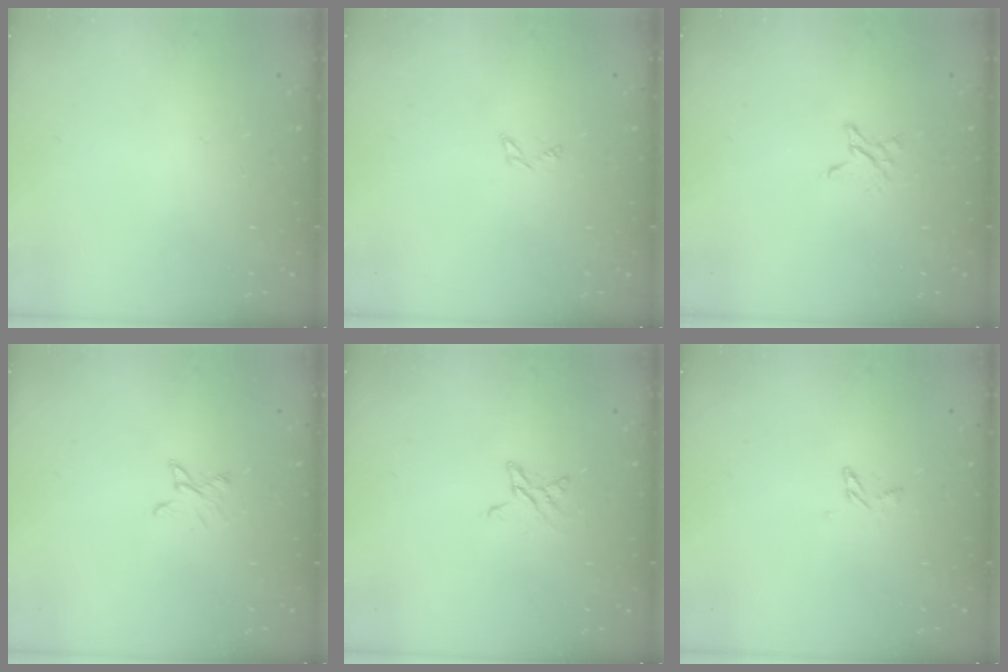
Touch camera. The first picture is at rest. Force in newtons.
{"total": 1.8, "press": 1.7, "slide": 0.3}
{"total": 2.4, "press": 2.4, "slide": 0.2}
{"total": 3.2, "press": 3.2, "slide": 0.3}
{"total": 2.9, "press": 2.9, "slide": 0.3}
{"total": 3.7, "press": 3.6, "slide": 0.4}